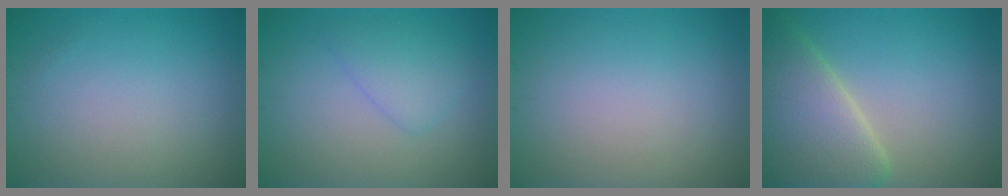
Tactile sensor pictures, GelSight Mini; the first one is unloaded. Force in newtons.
{"total": 2.5, "press": 2.4, "slide": 0.2}
{"total": 0.0}
{"total": 8.7, "press": 8.7, "slide": 0.7}